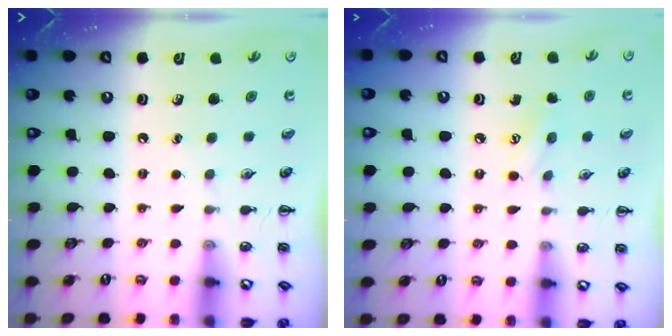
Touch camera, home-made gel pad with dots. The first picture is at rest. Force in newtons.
{"total": 5.9, "press": 5.8, "slide": 1.4}